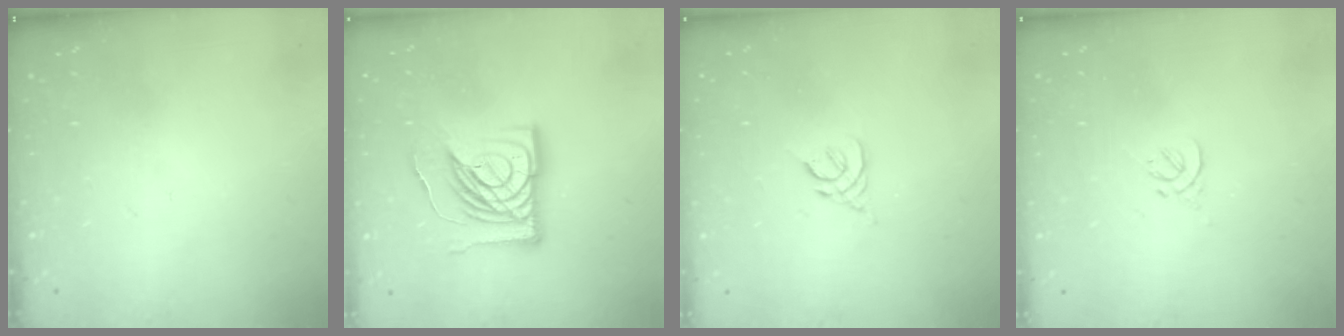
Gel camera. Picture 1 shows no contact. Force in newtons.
{"total": 17.5, "press": 17.4, "slide": 2.2}
{"total": 2.8, "press": 2.8, "slide": 0.7}
{"total": 0.0}